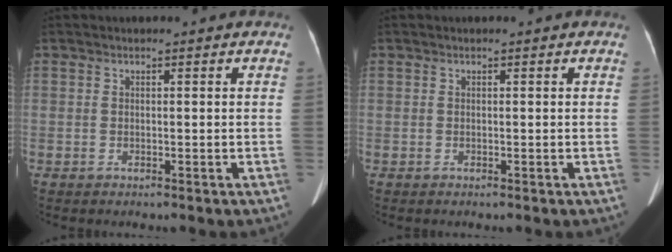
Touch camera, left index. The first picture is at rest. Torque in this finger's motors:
{"motor_torque": [0.00, 0.00, 0.00, 0.00]}